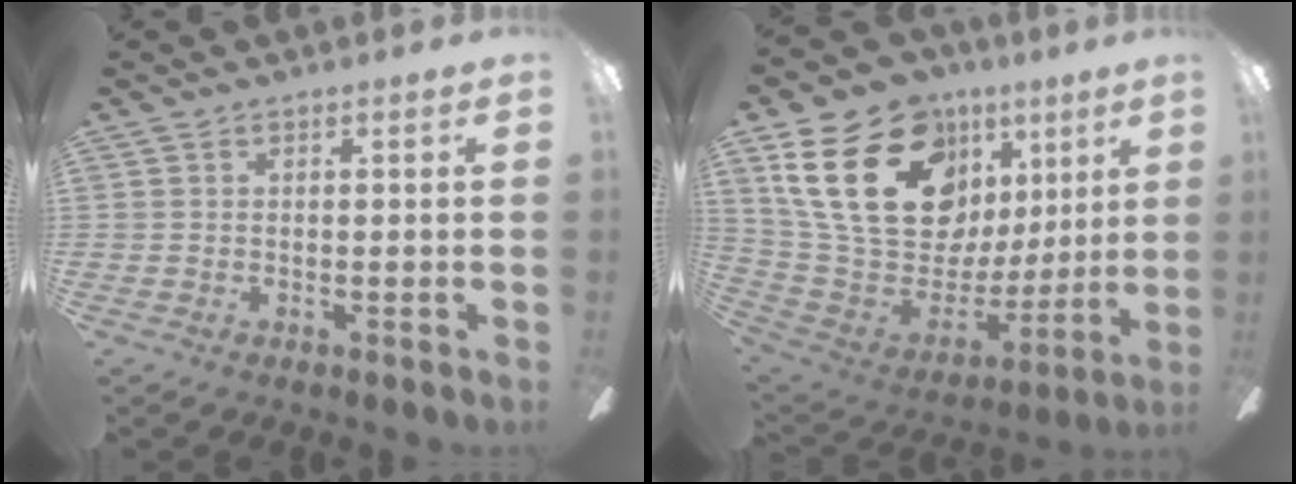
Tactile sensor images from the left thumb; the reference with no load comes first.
{"total": 26.6, "force": [11.3, 17.6, 16.5], "torque": [-0.310, -0.040, 0.224]}